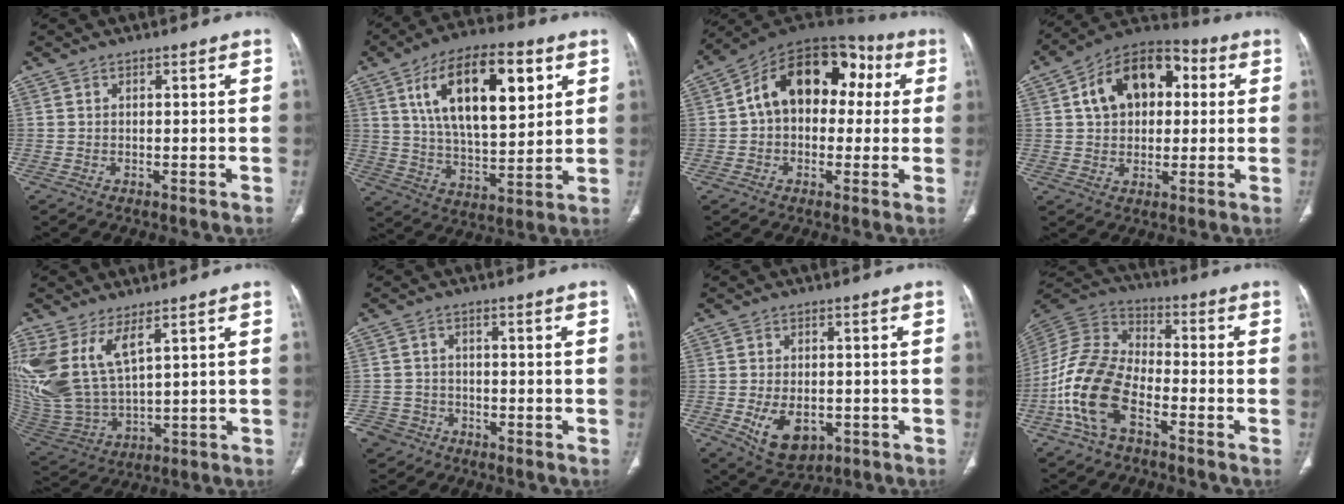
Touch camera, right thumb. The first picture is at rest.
{"total": 21.3, "force": [7.9, 9.6, 17.3], "torque": [-0.260, -0.022, 0.135]}
{"total": 18.5, "force": [3.1, 12.3, 13.5], "torque": [-0.160, 0.051, 0.035]}
{"total": 16.2, "force": [3.8, 10.8, 11.4], "torque": [-0.147, 0.023, 0.052]}
{"total": 14.7, "force": [6.7, 6.5, 11.3], "torque": [-0.249, -0.031, 0.160]}
{"total": 7.1, "force": [-4.0, 5.7, 1.5], "torque": [-0.034, 0.021, -0.068]}
{"total": 8.7, "force": [-2.6, 5.6, 6.1], "torque": [-0.086, 0.002, -0.027]}
{"total": 15.7, "force": [-6.3, 8.9, 11.4], "torque": [-0.233, 0.045, -0.130]}